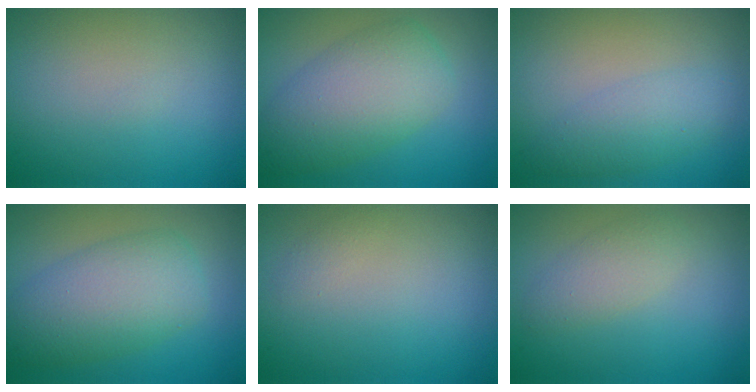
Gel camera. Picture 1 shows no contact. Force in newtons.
{"total": 6.9, "press": 6.9, "slide": 0.4}
{"total": 2.9, "press": 2.9, "slide": 0.0}
{"total": 6.7, "press": 6.7, "slide": 0.2}
{"total": 0.6, "press": 0.6, "slide": 0.1}
{"total": 2.3, "press": 2.3, "slide": 0.1}